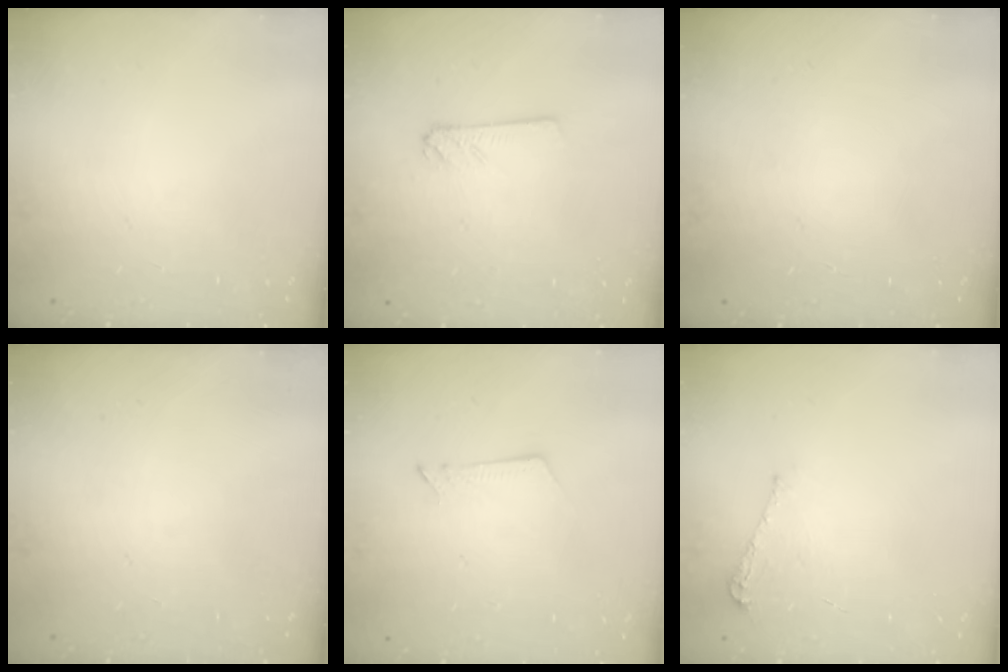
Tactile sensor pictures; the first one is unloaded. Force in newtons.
{"total": 2.4, "press": 2.4, "slide": 0.3}
{"total": 0.0}
{"total": 0.0}
{"total": 2.6, "press": 2.6, "slide": 0.3}
{"total": 5.3, "press": 5.2, "slide": 0.5}